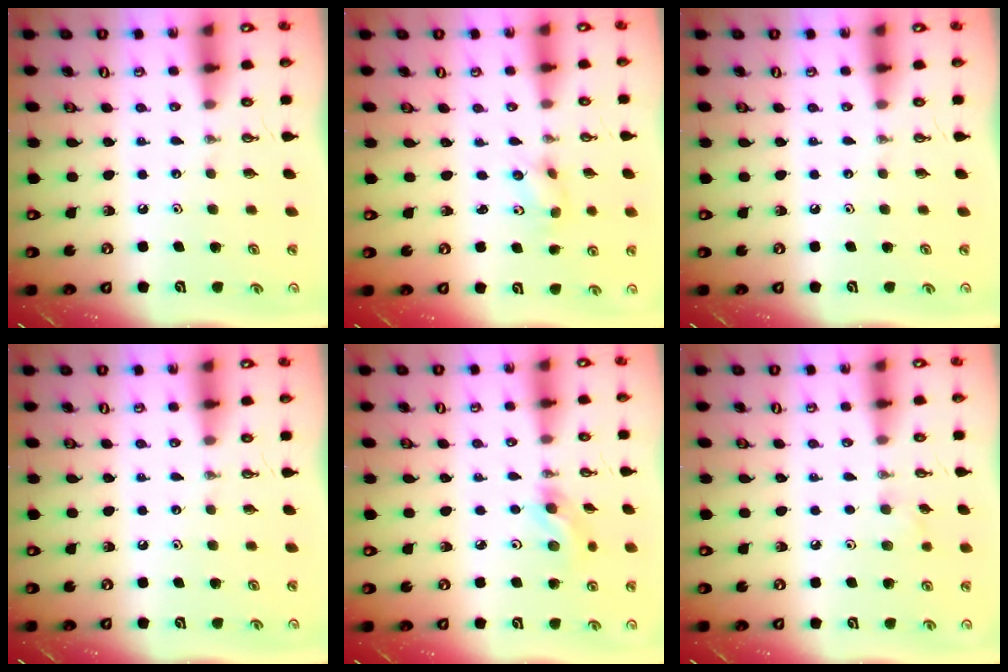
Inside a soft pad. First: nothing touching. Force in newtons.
{"total": 3.4, "press": 3.2, "slide": 1.1}
{"total": 0.0}
{"total": 0.0}
{"total": 5.4, "press": 5.0, "slide": 2.0}
{"total": 5.9, "press": 5.3, "slide": 2.6}